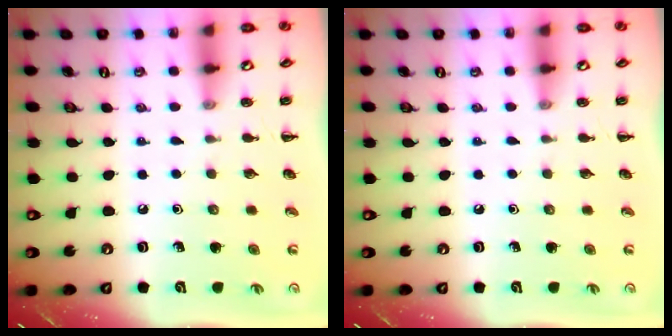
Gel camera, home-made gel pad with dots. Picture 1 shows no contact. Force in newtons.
{"total": 0.0}